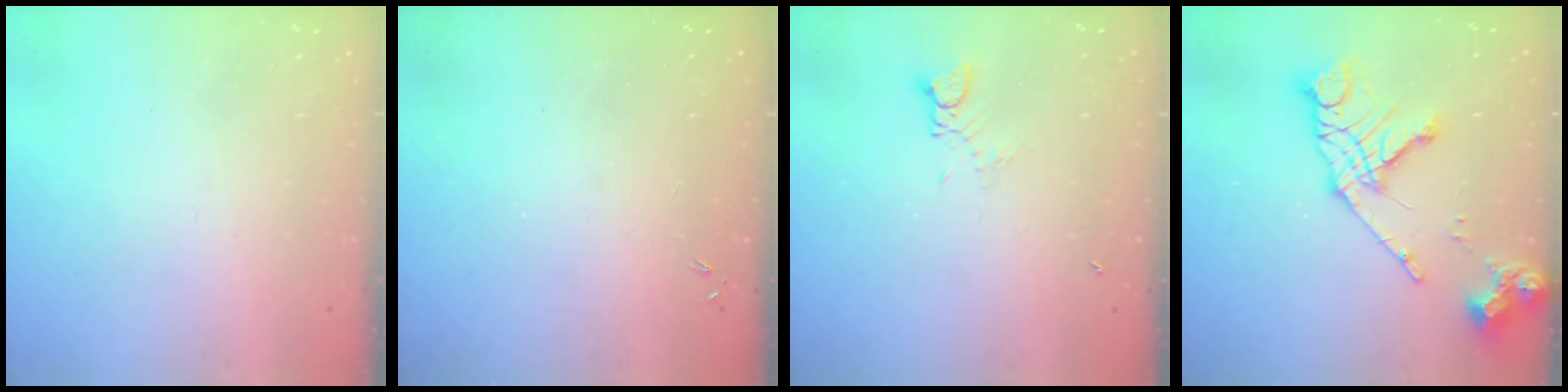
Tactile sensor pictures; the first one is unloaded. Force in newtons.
{"total": 0.0}
{"total": 2.1, "press": 2.0, "slide": 0.3}
{"total": 15.1, "press": 15.1, "slide": 1.6}